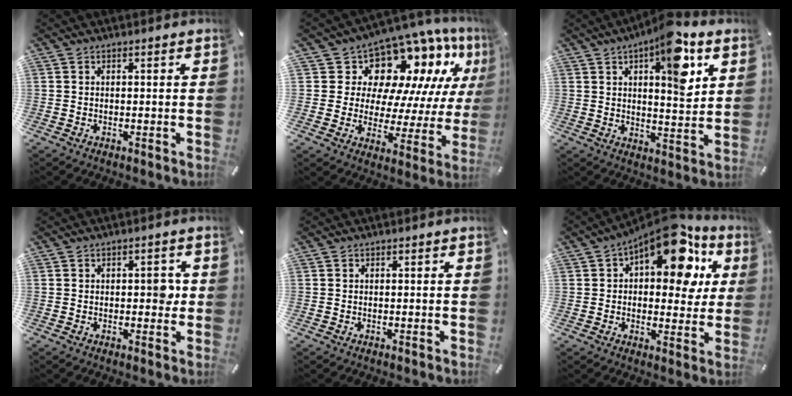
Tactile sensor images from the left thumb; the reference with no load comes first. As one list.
[{"total": 13.1, "force": [9.0, 8.5, 4.3], "torque": [-0.068, -0.098, 0.156]}, {"total": 12.5, "force": [6.3, 4.5, 9.8], "torque": [-0.133, -0.031, 0.100]}, {"total": 3.8, "force": [0.4, 2.1, 3.2], "torque": [-0.037, -0.001, -0.001]}, {"total": 0.0}, {"total": 17.8, "force": [8.8, 8.9, 12.7], "torque": [-0.172, -0.053, 0.145]}]